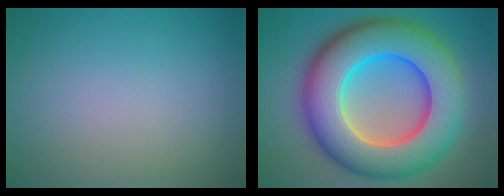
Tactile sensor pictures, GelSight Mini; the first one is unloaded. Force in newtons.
{"total": 14.5, "press": 14.5, "slide": 0.4}